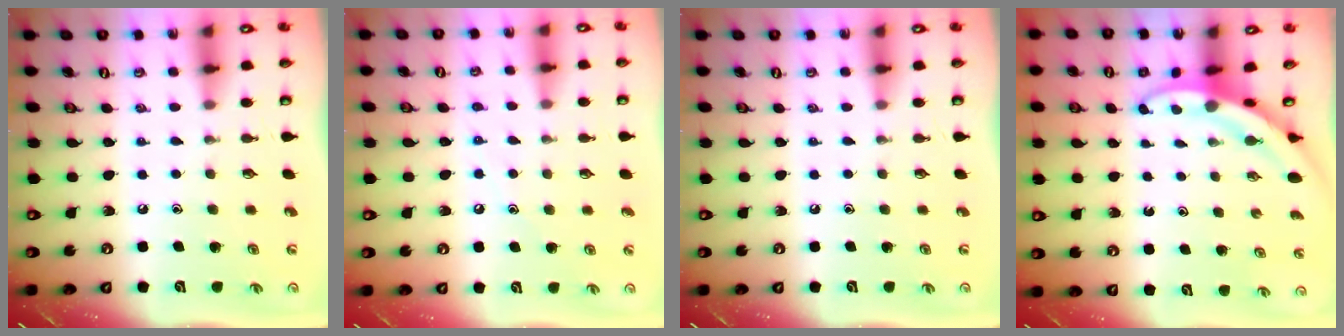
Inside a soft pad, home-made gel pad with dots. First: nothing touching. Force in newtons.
{"total": 5.6, "press": 5.6, "slide": 0.6}
{"total": 0.0}
{"total": 2.8, "press": 2.8, "slide": 0.3}